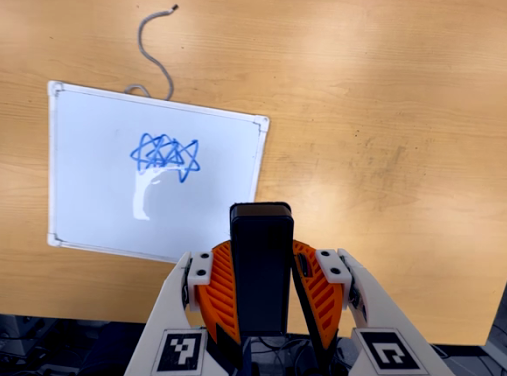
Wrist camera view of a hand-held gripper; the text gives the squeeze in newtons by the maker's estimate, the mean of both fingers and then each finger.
{"total": 6.7, "left": 5.8, "right": 7.7}